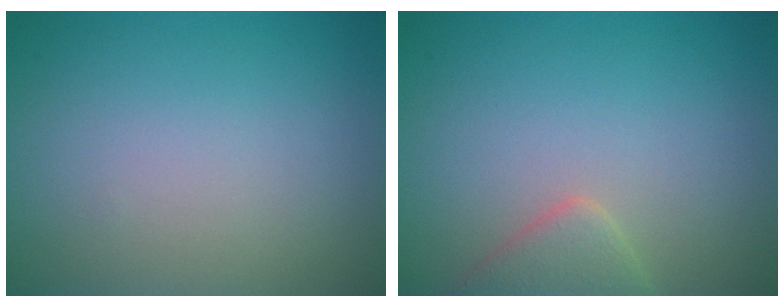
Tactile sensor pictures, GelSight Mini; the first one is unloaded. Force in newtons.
{"total": 2.8, "press": 2.8, "slide": 0.2}